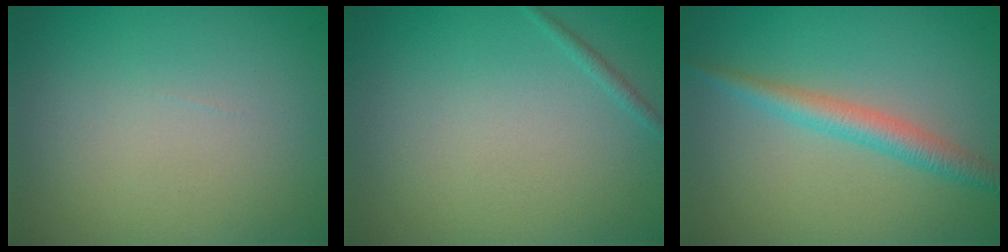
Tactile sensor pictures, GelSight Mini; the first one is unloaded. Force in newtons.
{"total": 0.6, "press": 0.6, "slide": 0.0}
{"total": 2.9, "press": 2.9, "slide": 0.0}